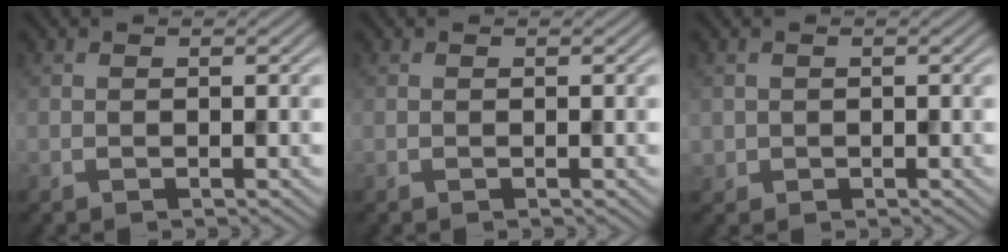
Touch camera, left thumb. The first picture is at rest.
{"total": 0.0}
{"total": 1.2, "force": [0.0, 1.2, 0.0], "torque": [-0.002, -0.005, -0.001]}